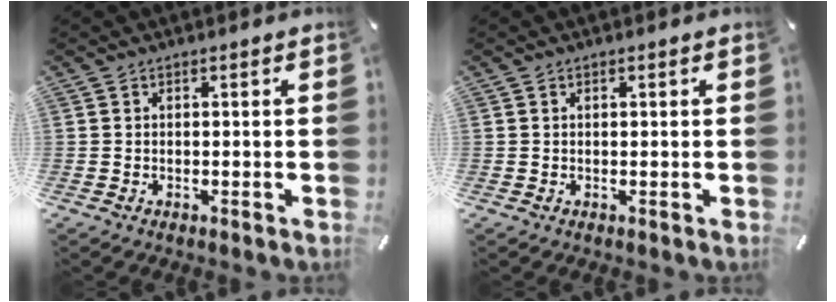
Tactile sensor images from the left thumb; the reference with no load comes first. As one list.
[{"total": 0.5, "force": [0.2, 0.3, 0.4], "torque": [-0.008, 0.002, 0.004]}]